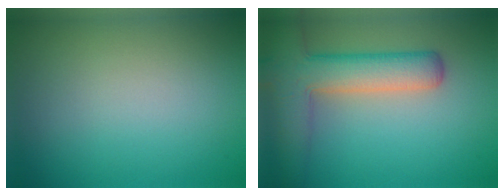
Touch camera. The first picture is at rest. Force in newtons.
{"total": 7.1, "press": 7.1, "slide": 0.4}